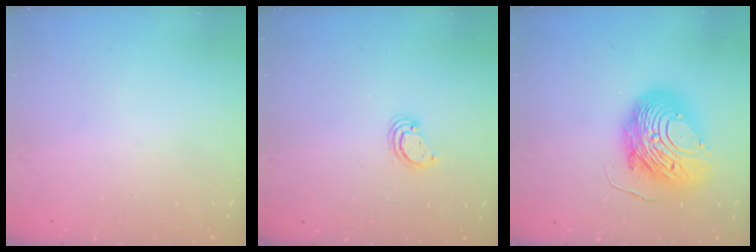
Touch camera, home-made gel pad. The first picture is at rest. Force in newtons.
{"total": 2.6, "press": 2.6, "slide": 0.3}
{"total": 14.7, "press": 14.7, "slide": 1.1}